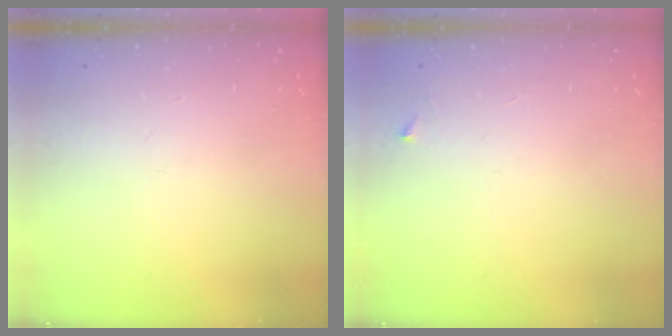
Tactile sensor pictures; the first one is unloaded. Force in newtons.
{"total": 2.5, "press": 2.5, "slide": 0.3}